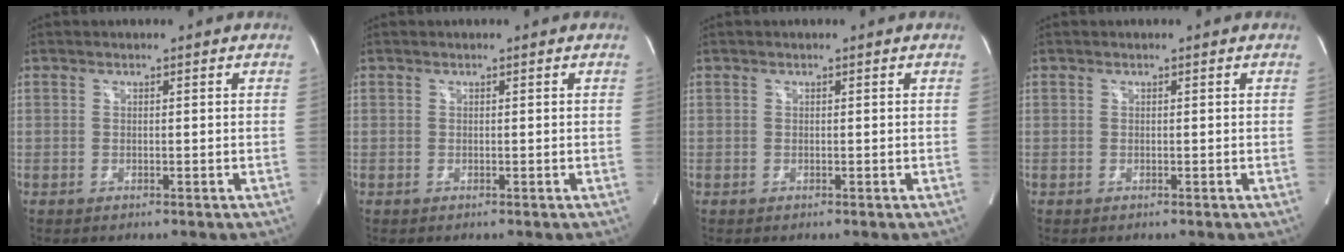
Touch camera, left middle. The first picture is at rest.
{"total": 0.0}
{"total": 0.0}
{"total": 0.0}